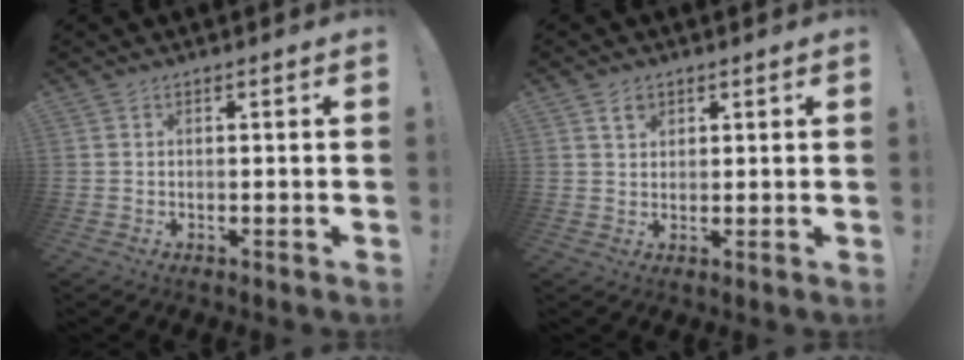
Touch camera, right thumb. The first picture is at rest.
{"total": 3.4, "force": [1.9, 2.4, 1.4], "torque": [-0.012, -0.006, 0.031]}